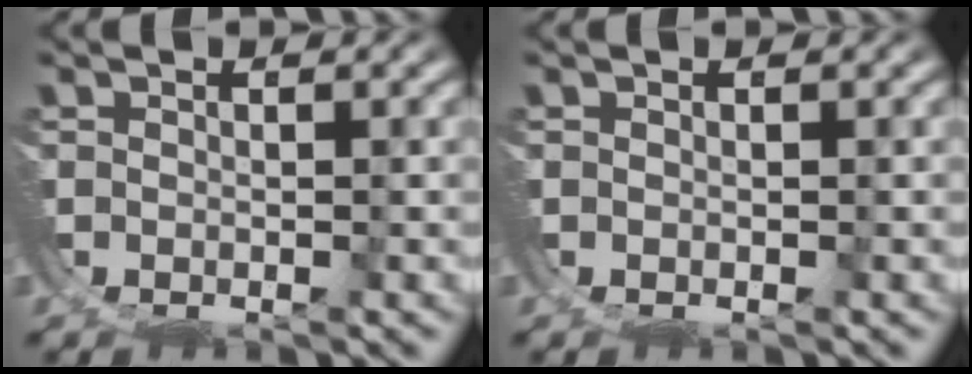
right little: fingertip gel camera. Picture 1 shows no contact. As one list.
[{"total": 0.0}]